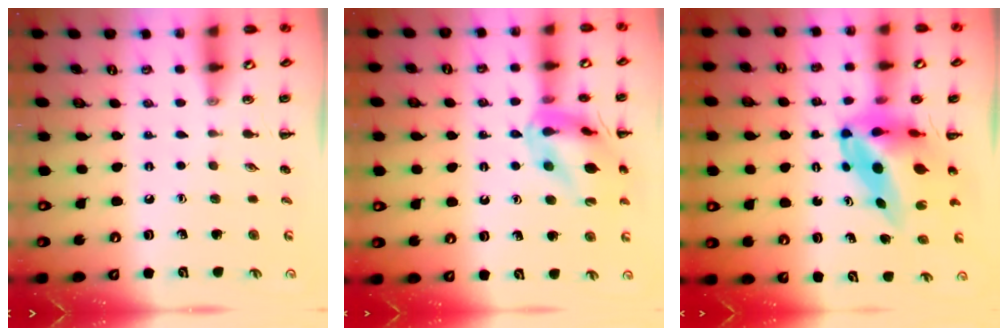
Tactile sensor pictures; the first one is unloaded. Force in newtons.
{"total": 16.5, "press": 16.4, "slide": 2.1}
{"total": 8.9, "press": 8.5, "slide": 2.6}